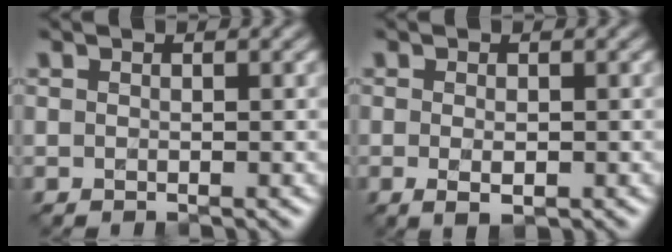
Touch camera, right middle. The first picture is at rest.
{"total": 1.7, "force": [-0.4, 0.6, 1.5], "torque": [-0.029, -0.007, -0.005]}